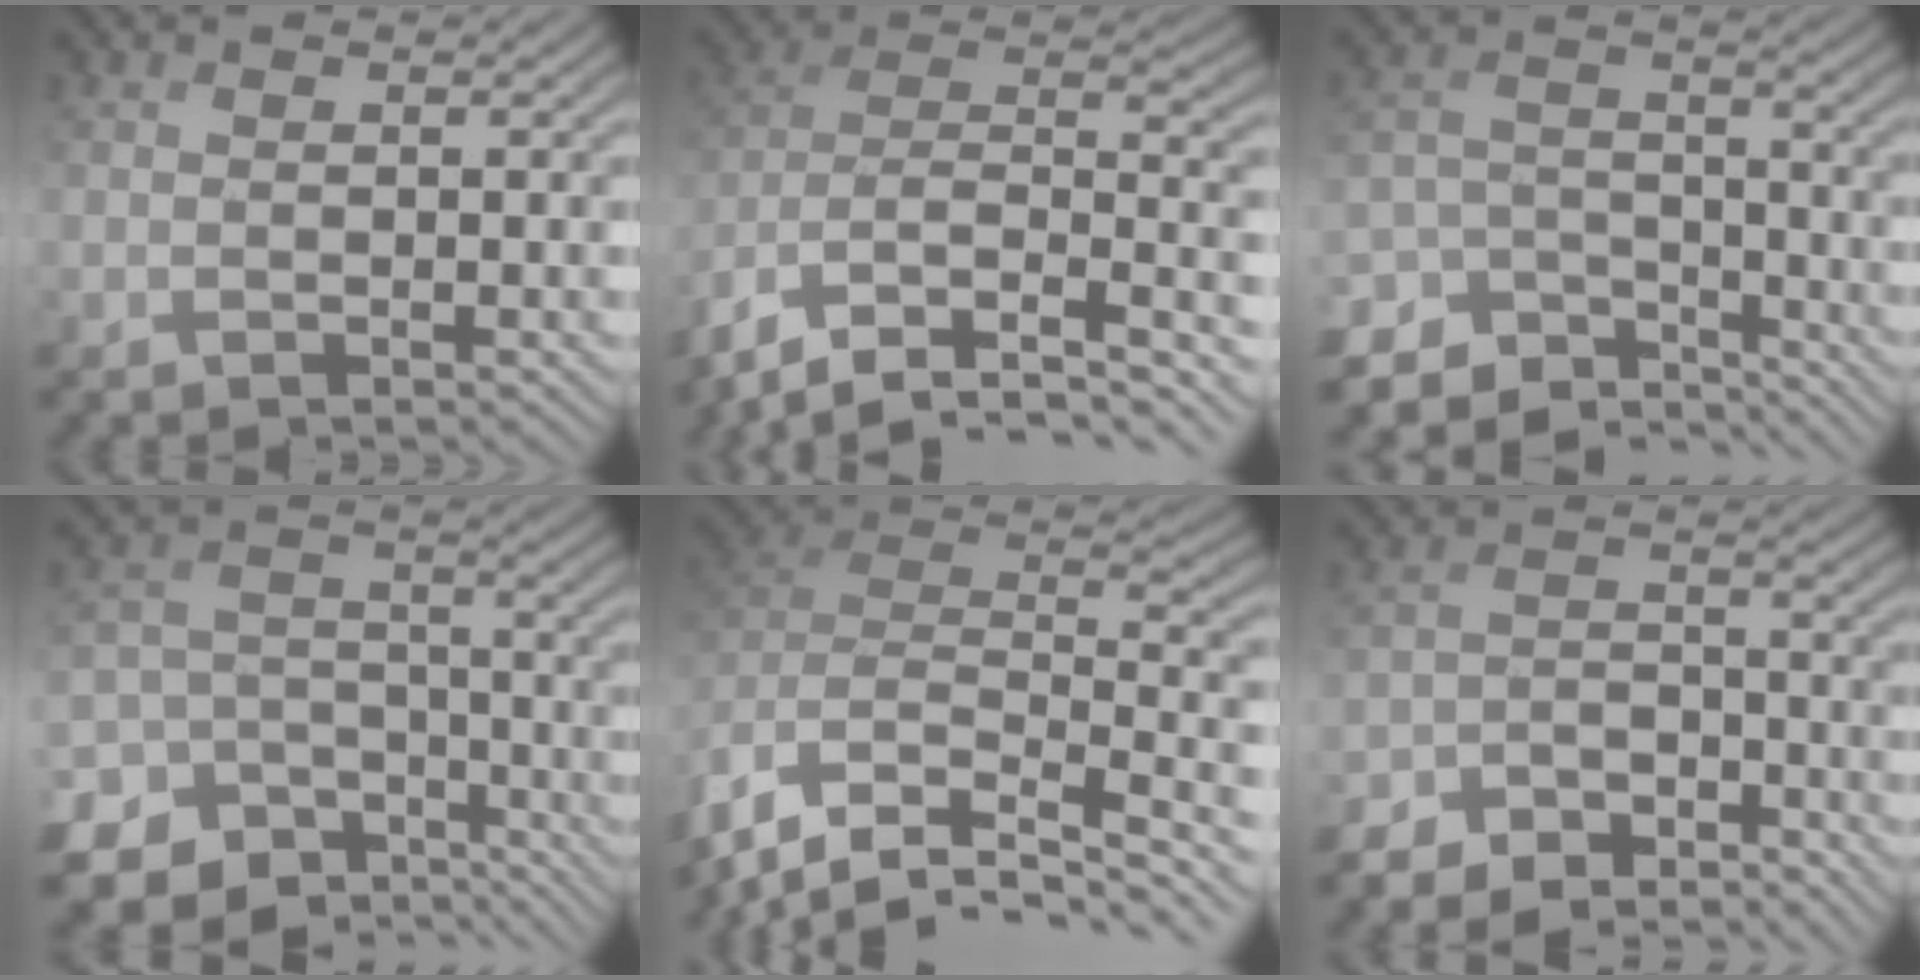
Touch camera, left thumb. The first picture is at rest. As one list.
[{"total": 15.4, "force": [-10.8, 7.1, 8.5], "torque": [-0.226, -0.013, -0.173]}, {"total": 9.4, "force": [-7.8, 4.2, 2.9], "torque": [-0.083, -0.002, -0.127]}, {"total": 14.0, "force": [-8.4, 10.4, 4.2], "torque": [-0.140, -0.044, -0.116]}, {"total": 14.0, "force": [-10.1, 6.3, 7.4], "torque": [-0.187, 0.011, -0.147]}, {"total": 7.8, "force": [-7.1, 2.4, 1.8], "torque": [-0.043, -0.006, -0.136]}]